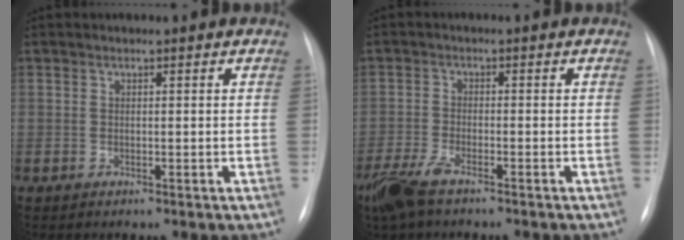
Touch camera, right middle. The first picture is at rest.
{"total": 7.0, "force": [-5.3, 1.9, 4.2], "torque": [-0.091, -0.017, -0.097]}